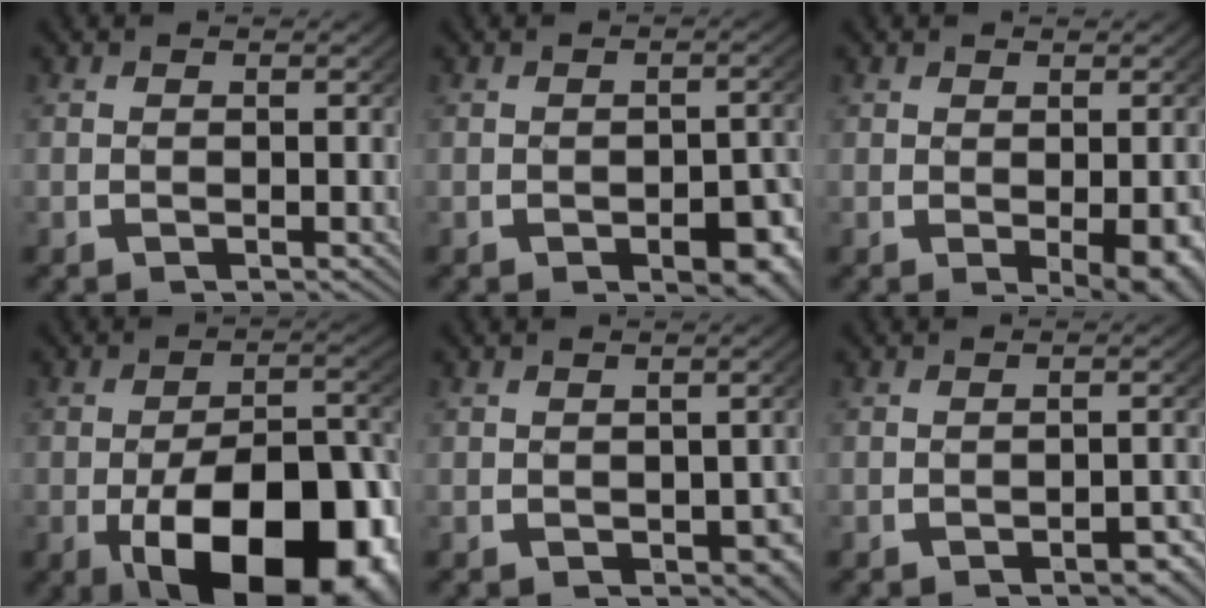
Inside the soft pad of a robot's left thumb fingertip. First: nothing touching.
{"total": 4.1, "force": [-1.4, 2.4, 3.1], "torque": [-0.042, -0.020, -0.011]}
{"total": 3.4, "force": [-0.3, 1.6, 3.0], "torque": [-0.040, -0.021, 0.011]}
{"total": 17.5, "force": [-4.9, 10.0, 13.5], "torque": [-0.225, -0.074, -0.035]}
{"total": 2.3, "force": [-0.3, 1.8, 1.3], "torque": [-0.014, -0.016, 0.009]}
{"total": 1.6, "force": [-1.1, 0.8, 0.8], "torque": [-0.012, -0.008, -0.012]}